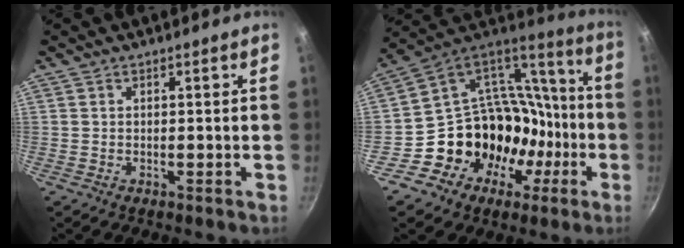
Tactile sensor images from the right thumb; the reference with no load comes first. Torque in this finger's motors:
{"motor_torque": [0.53, 0.53, 0.93, -0.87, 0.28]}